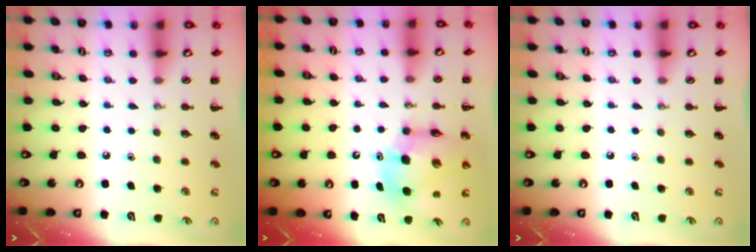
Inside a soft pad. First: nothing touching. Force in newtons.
{"total": 10.5, "press": 10.0, "slide": 3.2}
{"total": 0.0}